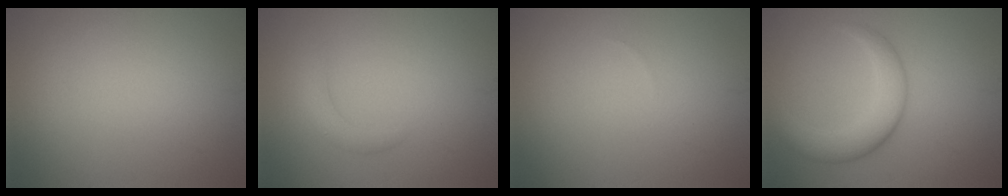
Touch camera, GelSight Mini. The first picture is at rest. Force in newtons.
{"total": 1.6, "press": 1.6, "slide": 0.1}
{"total": 0.0}
{"total": 4.6, "press": 4.6, "slide": 0.2}